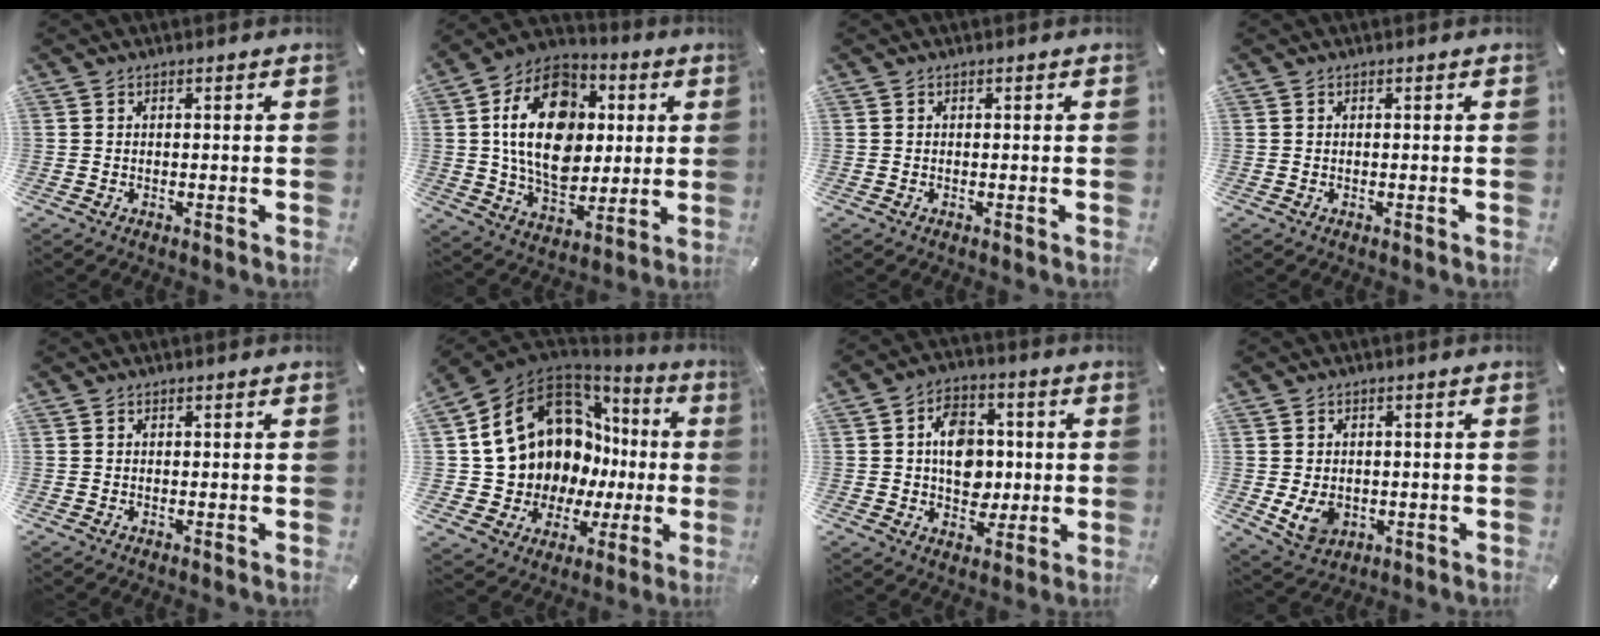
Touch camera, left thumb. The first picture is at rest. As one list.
[{"total": 21.0, "force": [3.0, 15.3, 14.1], "torque": [-0.263, 0.002, 0.052]}, {"total": 0.0}, {"total": 0.0}, {"total": 0.0}, {"total": 18.3, "force": [6.3, 14.3, 9.4], "torque": [-0.170, -0.060, 0.148]}, {"total": 10.8, "force": [0.1, 8.6, 6.5], "torque": [-0.088, 0.014, 0.007]}, {"total": 6.3, "force": [-0.7, 5.2, 3.5], "torque": [-0.073, -0.002, -0.013]}]